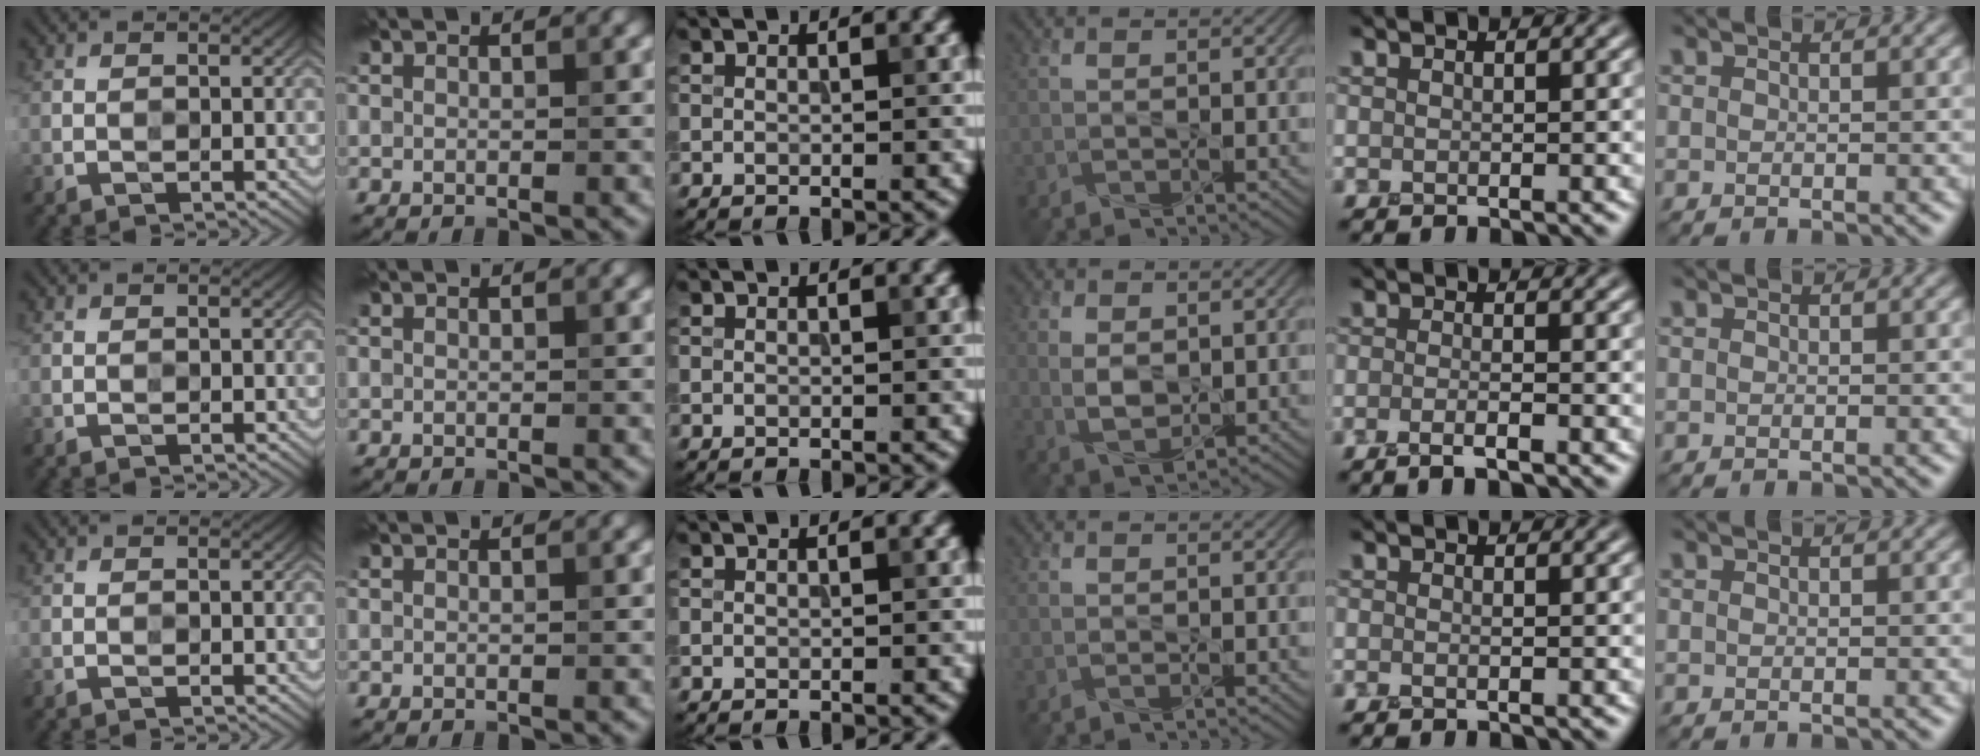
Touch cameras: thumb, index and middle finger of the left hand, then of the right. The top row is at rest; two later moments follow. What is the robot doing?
{"motion": "squeeze", "object": "foam earplug"}